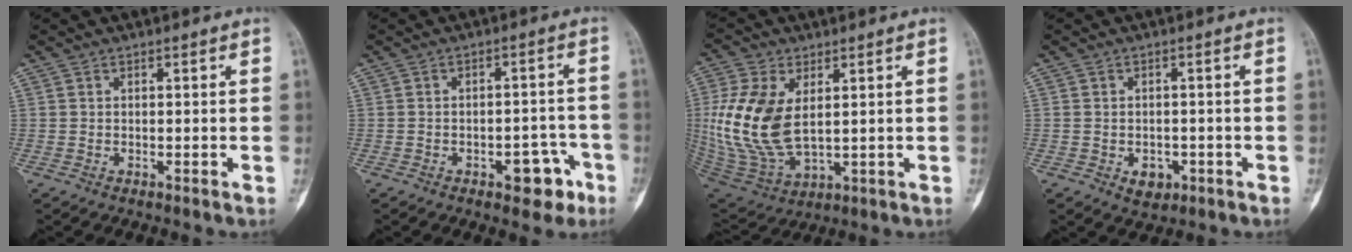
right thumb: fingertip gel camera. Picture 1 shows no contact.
{"total": 7.0, "force": [-3.6, 3.7, 4.8], "torque": [-0.033, 0.036, -0.041]}
{"total": 16.4, "force": [2.4, 9.4, 13.2], "torque": [-0.281, -0.016, 0.060]}
{"total": 3.6, "force": [-1.3, 2.7, 1.9], "torque": [-0.010, 0.005, -0.011]}